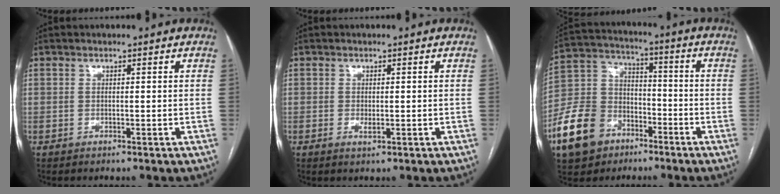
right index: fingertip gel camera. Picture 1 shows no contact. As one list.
[{"total": 1.2, "force": [-0.4, 0.5, 1.0], "torque": [-0.015, -0.001, -0.004]}, {"total": 13.6, "force": [-7.2, 9.9, 5.8], "torque": [-0.144, 0.021, -0.128]}]